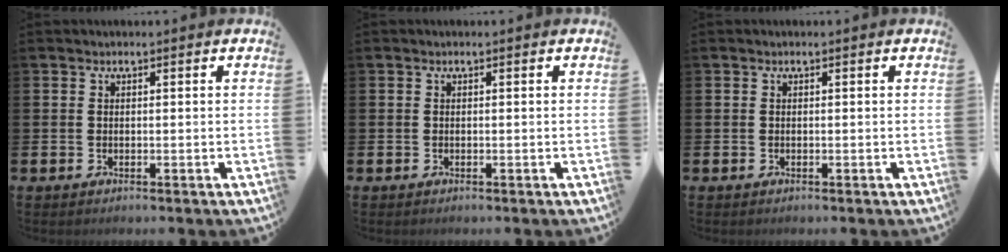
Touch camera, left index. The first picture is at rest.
{"total": 0.0}
{"total": 0.0}